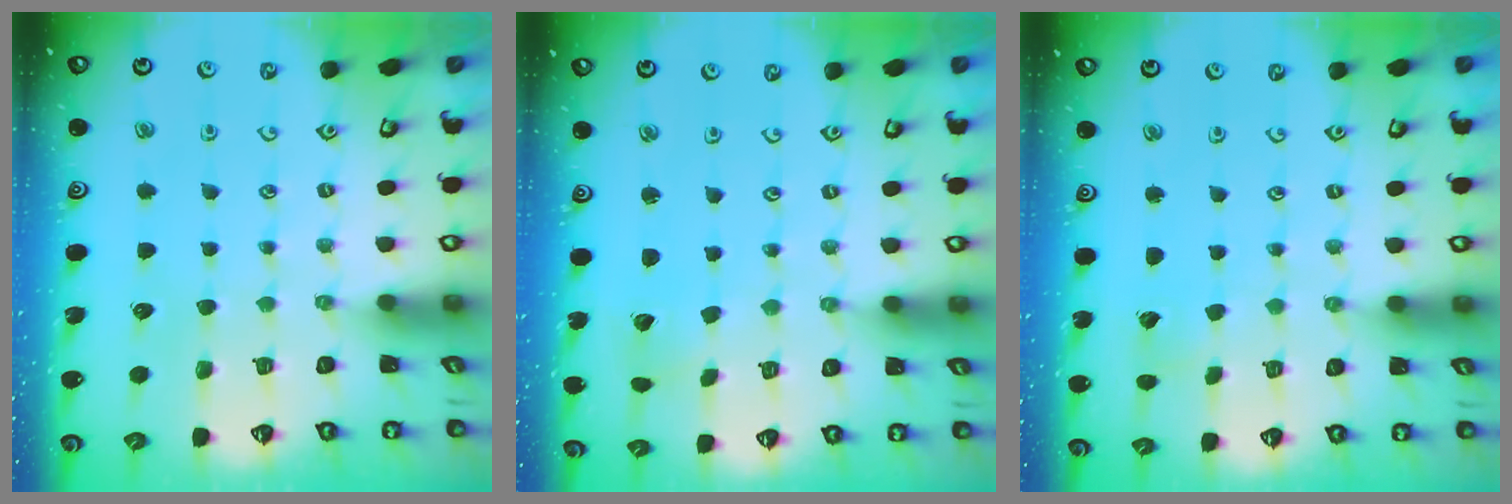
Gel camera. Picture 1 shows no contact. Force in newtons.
{"total": 2.0, "press": 2.0, "slide": 0.2}
{"total": 2.7, "press": 2.7, "slide": 0.3}